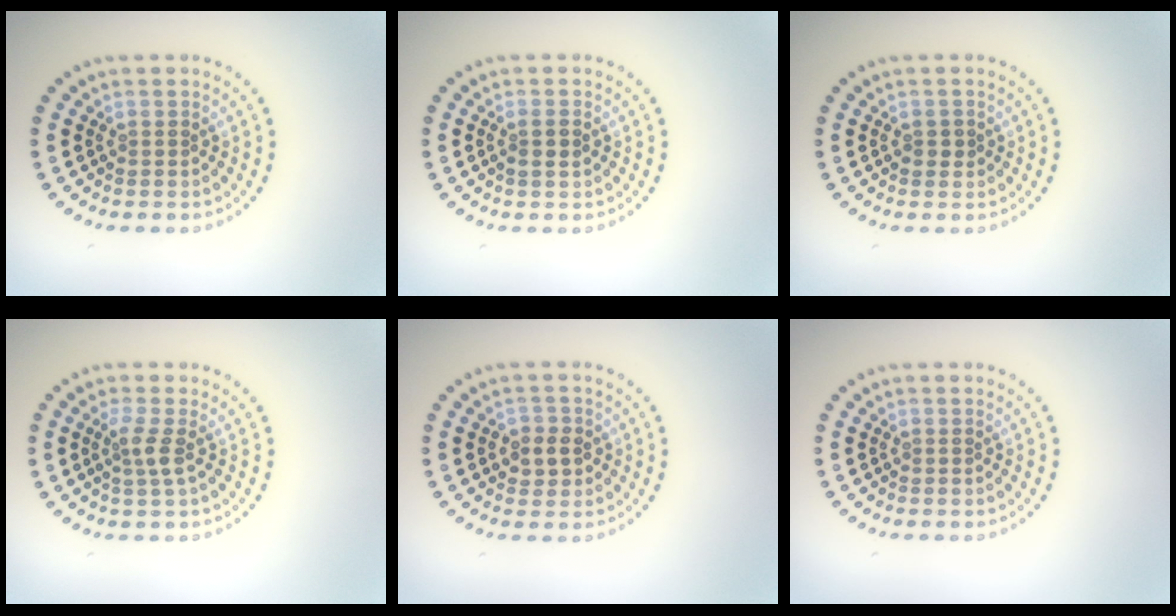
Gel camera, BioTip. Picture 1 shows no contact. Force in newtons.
{"total": 1.3, "press": 1.3, "slide": 0.4}
{"total": 1.1, "press": 1.1, "slide": 0.2}
{"total": 1.9, "press": 1.5, "slide": 1.3}
{"total": 2.1, "press": 2.0, "slide": 0.5}
{"total": 0.0}